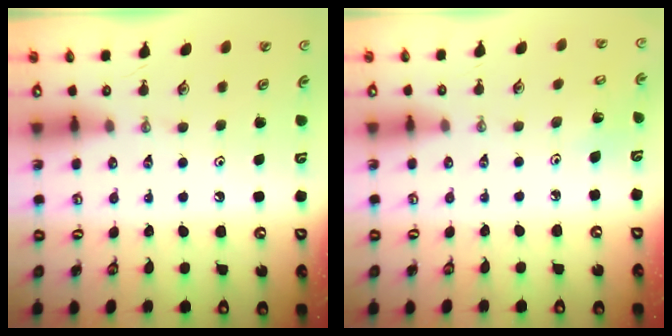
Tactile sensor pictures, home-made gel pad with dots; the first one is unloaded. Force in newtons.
{"total": 2.5, "press": 2.4, "slide": 0.6}